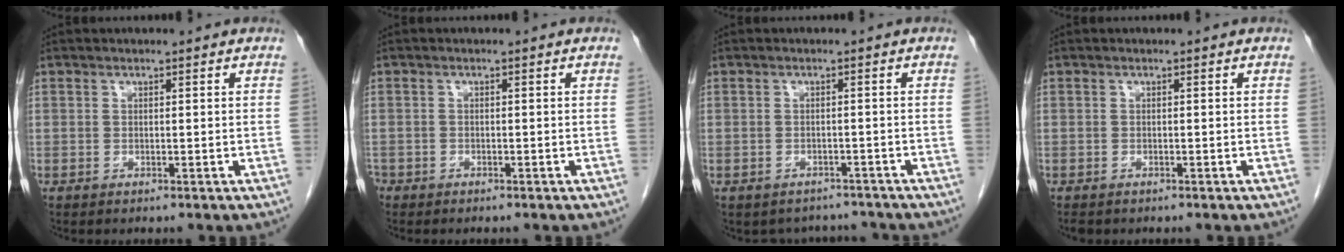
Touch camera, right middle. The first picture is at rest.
{"total": 1.8, "force": [-1.4, 1.0, 0.3], "torque": [-0.013, 0.000, -0.024]}
{"total": 5.1, "force": [-4.6, 2.2, -0.1], "torque": [0.007, 0.014, -0.053]}
{"total": 1.3, "force": [-1.1, 0.7, 0.4], "torque": [-0.010, -0.002, -0.016]}